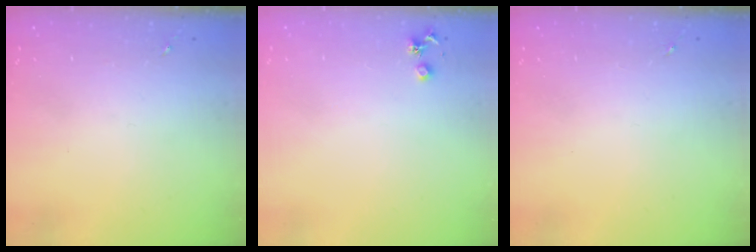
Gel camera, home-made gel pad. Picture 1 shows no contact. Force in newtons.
{"total": 3.6, "press": 3.5, "slide": 0.5}
{"total": 0.0}